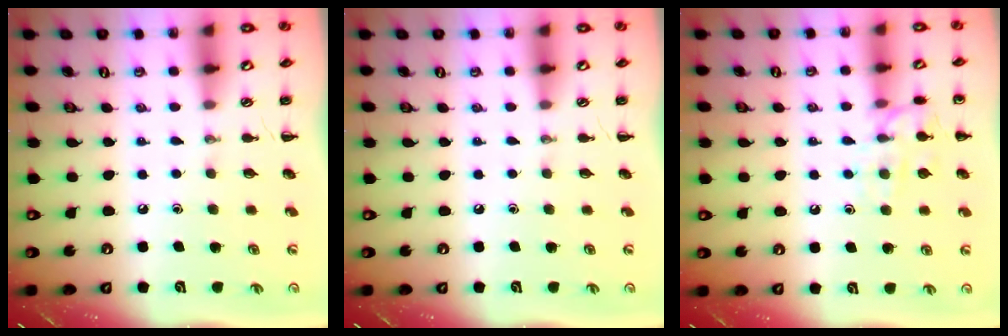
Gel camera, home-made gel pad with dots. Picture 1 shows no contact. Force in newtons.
{"total": 0.0}
{"total": 11.0, "press": 10.9, "slide": 0.5}